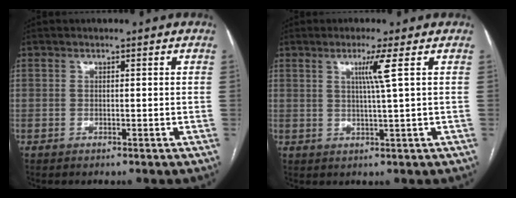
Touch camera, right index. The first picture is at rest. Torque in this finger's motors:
{"motor_torque": [0.22, -0.10, 0.30, 0.07]}